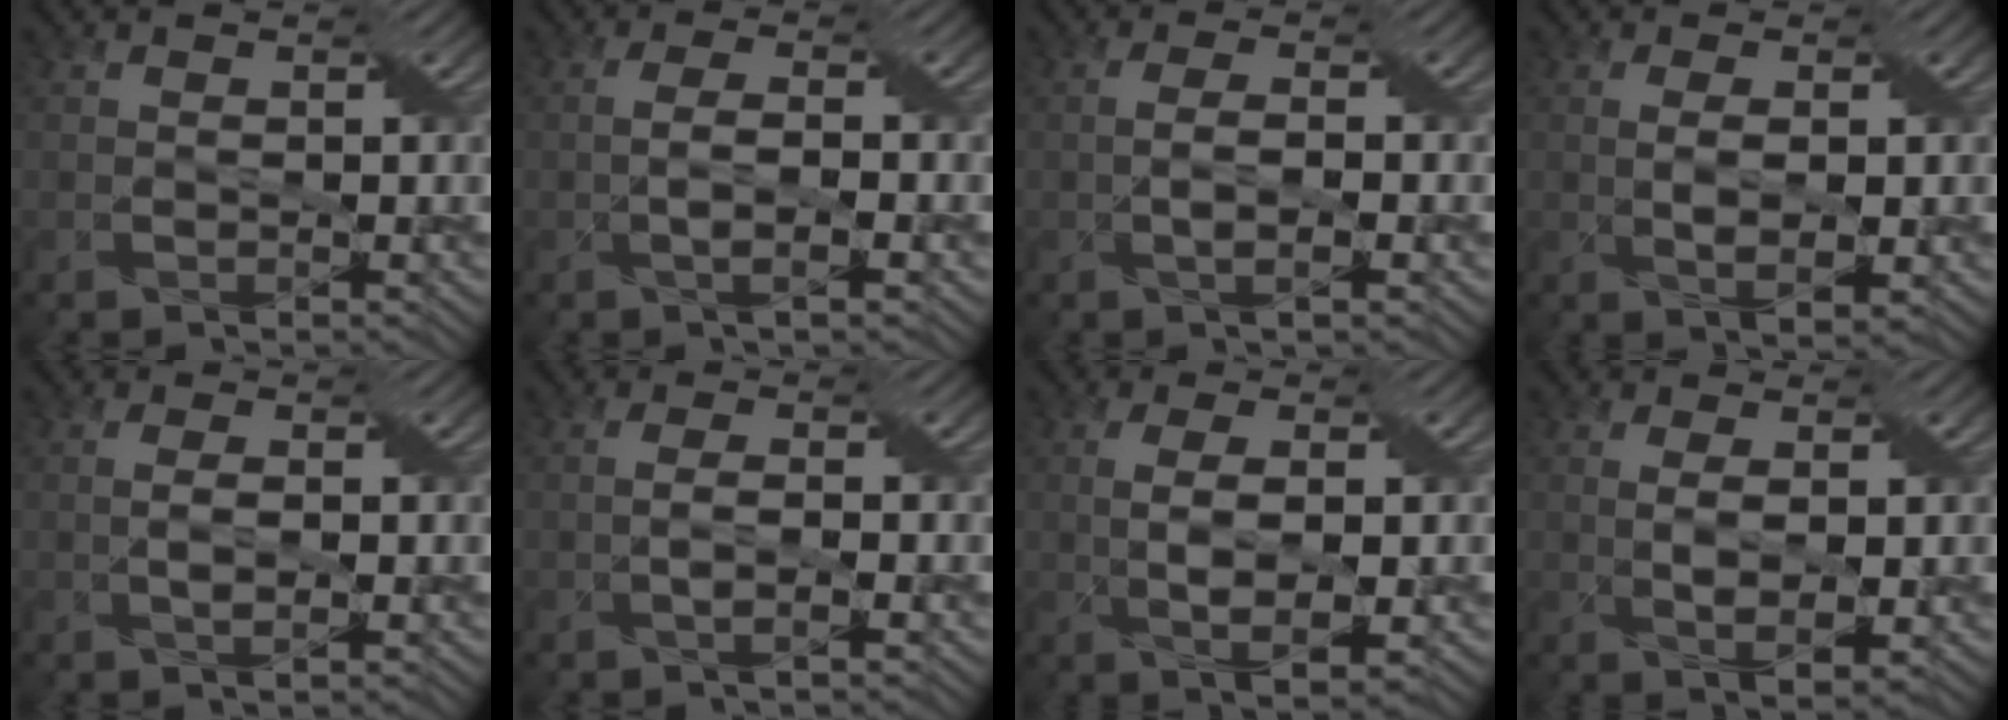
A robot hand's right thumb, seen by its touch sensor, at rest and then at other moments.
{"total": 2.8, "force": [-0.8, 0.5, 2.7], "torque": [-0.058, 0.005, -0.016]}
{"total": 2.6, "force": [-0.5, 0.6, 2.5], "torque": [-0.054, 0.003, -0.010]}
{"total": 3.5, "force": [0.0, 1.2, 3.3], "torque": [-0.071, 0.000, 0.005]}
{"total": 1.8, "force": [-0.2, 0.5, 1.8], "torque": [-0.038, 0.003, -0.003]}
{"total": 1.8, "force": [-0.4, 0.2, 1.7], "torque": [-0.037, 0.005, -0.010]}
{"total": 5.3, "force": [-0.5, 1.8, 5.0], "torque": [-0.103, -0.002, -0.003]}
{"total": 3.8, "force": [0.1, 1.3, 3.6], "torque": [-0.079, -0.001, 0.008]}